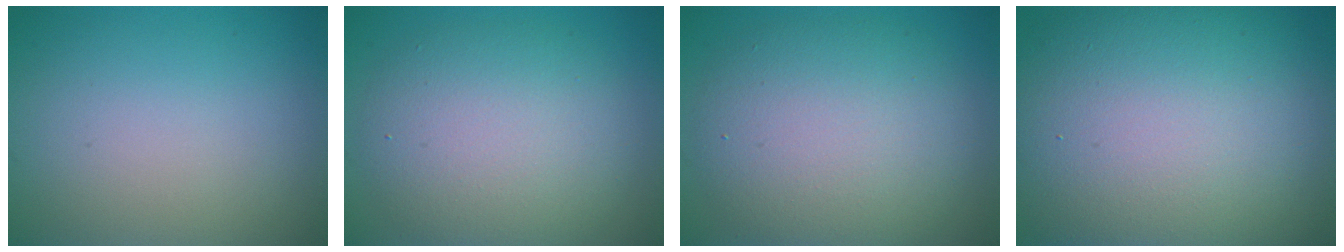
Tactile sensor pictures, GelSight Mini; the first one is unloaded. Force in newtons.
{"total": 7.1, "press": 7.1, "slide": 0.3}
{"total": 8.3, "press": 8.3, "slide": 0.3}
{"total": 16.5, "press": 16.5, "slide": 0.3}